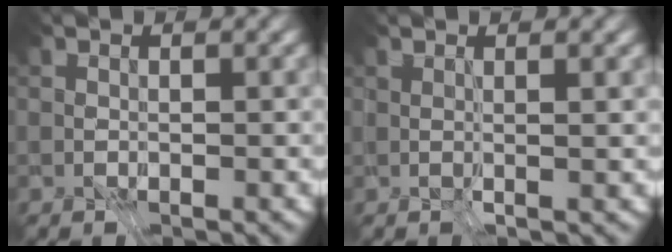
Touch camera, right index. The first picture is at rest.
{"total": 1.7, "force": [-0.2, -1.7, -0.3], "torque": [0.005, -0.020, 0.016]}